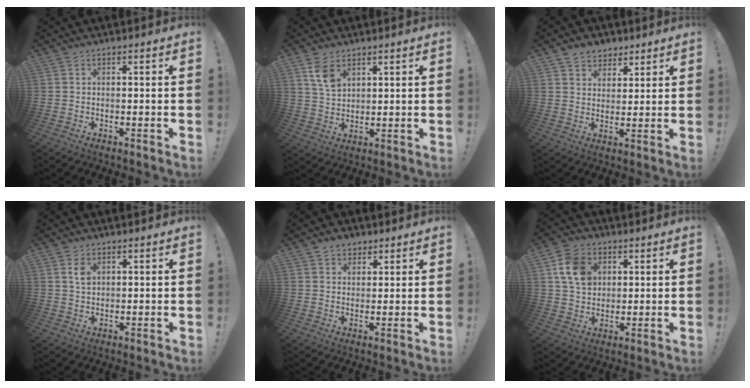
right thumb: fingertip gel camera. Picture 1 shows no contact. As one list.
[{"total": 6.7, "force": [3.9, 3.9, 3.9], "torque": [-0.057, -0.020, 0.071]}, {"total": 6.1, "force": [4.2, 4.4, 0.6], "torque": [-0.009, -0.025, 0.081]}, {"total": 3.2, "force": [1.4, 2.0, 2.2], "torque": [-0.025, -0.008, 0.021]}, {"total": 4.0, "force": [2.7, 2.9, 0.8], "torque": [-0.007, -0.010, 0.048]}, {"total": 11.2, "force": [3.9, 8.7, 5.8], "torque": [-0.089, 0.002, 0.080]}]